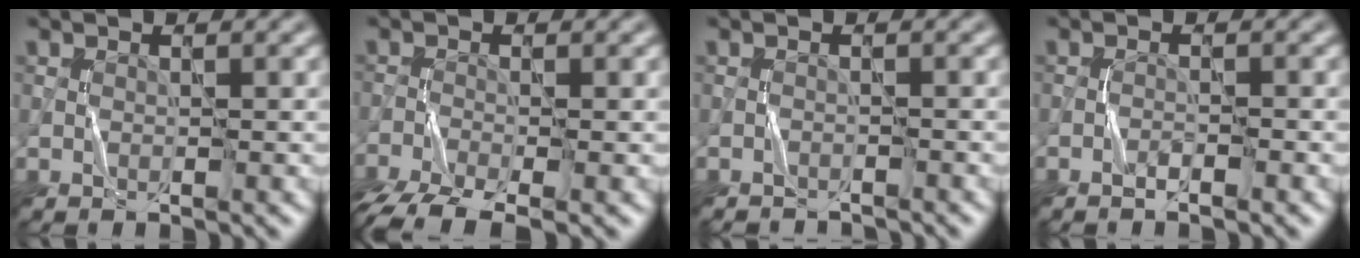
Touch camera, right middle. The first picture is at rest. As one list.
[{"total": 4.8, "force": [-3.8, 1.3, 2.8], "torque": [-0.059, -0.017, -0.081]}, {"total": 2.4, "force": [-2.3, 0.3, -0.1], "torque": [0.000, -0.004, -0.037]}, {"total": 1.3, "force": [-1.0, 0.1, 0.8], "torque": [-0.019, 0.005, -0.021]}]